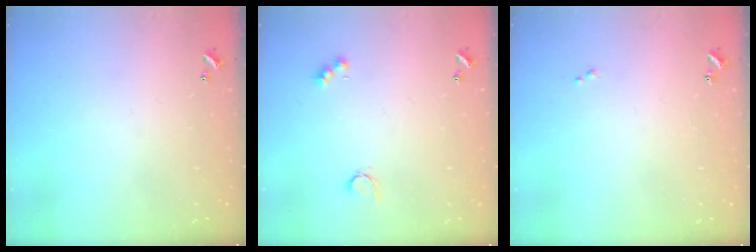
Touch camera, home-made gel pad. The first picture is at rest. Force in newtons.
{"total": 3.2, "press": 3.2, "slide": 0.6}
{"total": 0.7, "press": 0.6, "slide": 0.3}